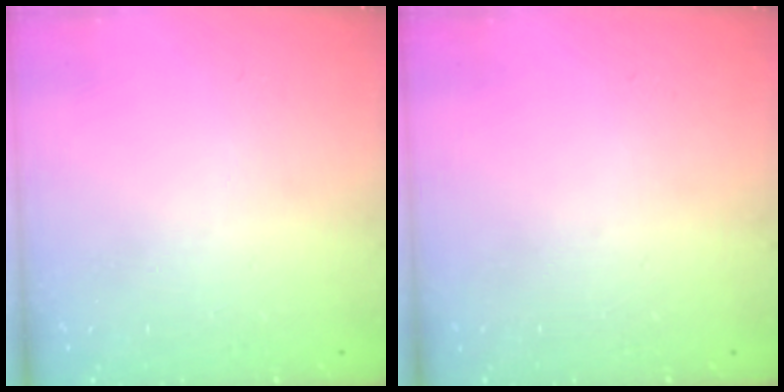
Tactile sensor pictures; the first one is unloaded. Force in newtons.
{"total": 0.0}